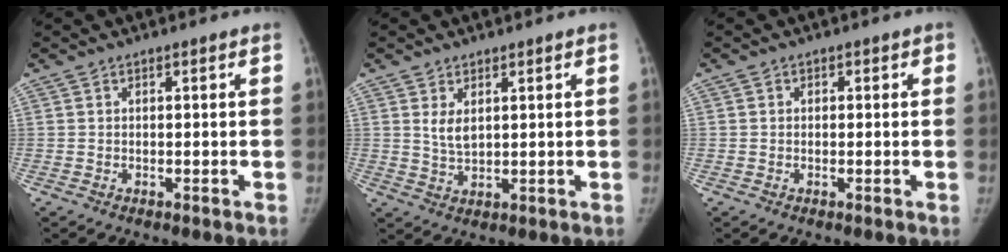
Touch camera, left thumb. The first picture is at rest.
{"total": 3.4, "force": [1.4, 1.8, 2.5], "torque": [-0.040, -0.012, 0.034]}
{"total": 0.9, "force": [0.1, 0.9, 0.2], "torque": [0.010, 0.003, -0.005]}